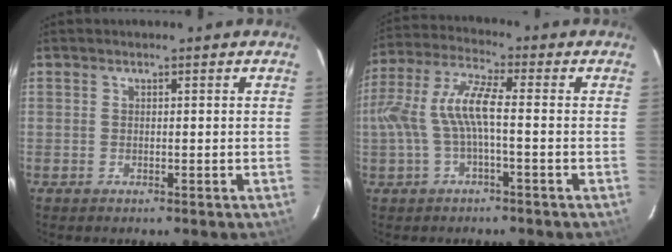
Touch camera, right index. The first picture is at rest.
{"total": 8.9, "force": [-1.5, 1.9, 8.6], "torque": [-0.184, 0.008, -0.025]}